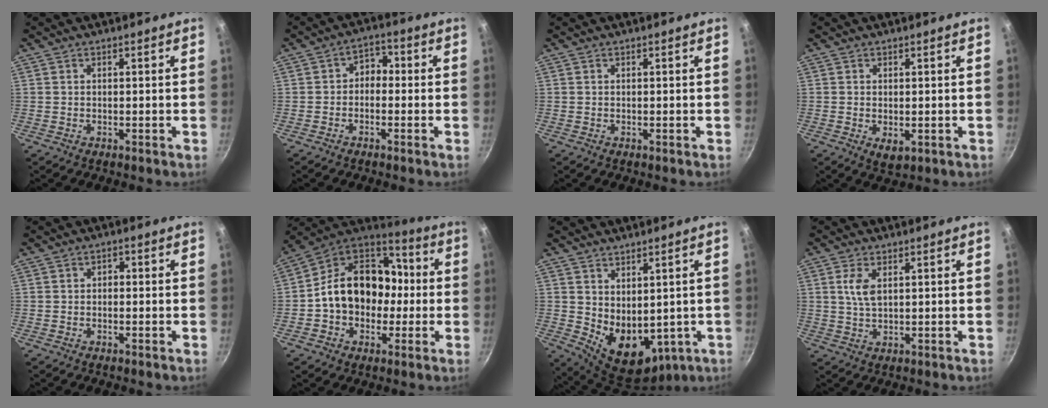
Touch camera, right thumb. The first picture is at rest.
{"total": 4.1, "force": [-0.7, 3.2, 2.4], "torque": [-0.013, 0.022, -0.025]}
{"total": 0.0}
{"total": 2.8, "force": [-0.4, 1.7, 2.2], "torque": [-0.034, -0.011, -0.002]}
{"total": 1.3, "force": [-0.4, 1.0, 0.7], "torque": [-0.012, 0.007, -0.008]}
{"total": 18.8, "force": [-1.2, 14.9, 11.4], "torque": [-0.151, 0.053, -0.030]}
{"total": 11.2, "force": [1.1, 7.7, 8.1], "torque": [-0.102, -0.034, 0.050]}
{"total": 4.3, "force": [1.3, 2.2, 3.4], "torque": [-0.068, -0.005, 0.027]}